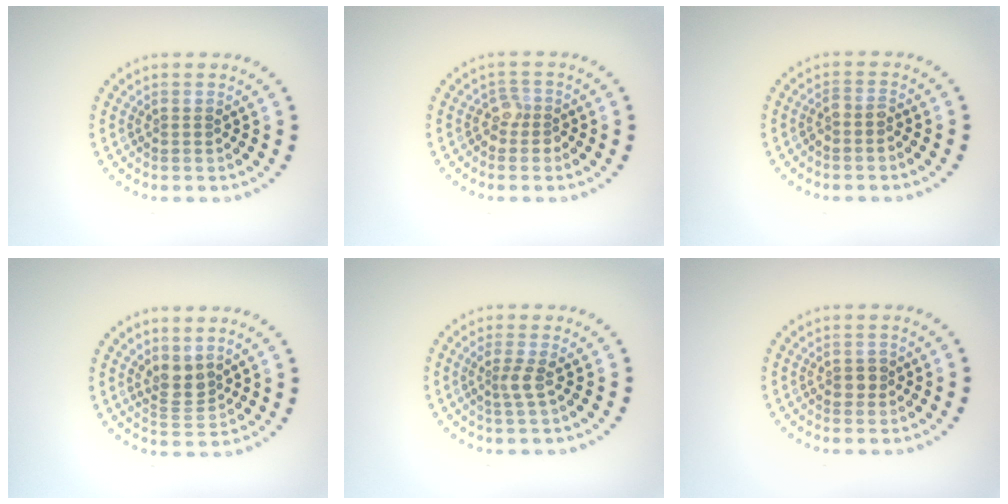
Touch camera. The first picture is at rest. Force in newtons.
{"total": 1.7, "press": 1.4, "slide": 1.0}
{"total": 1.1, "press": 0.9, "slide": 0.6}
{"total": 2.4, "press": 1.9, "slide": 1.5}
{"total": 1.6, "press": 1.2, "slide": 1.0}
{"total": 1.2, "press": 1.1, "slide": 0.4}